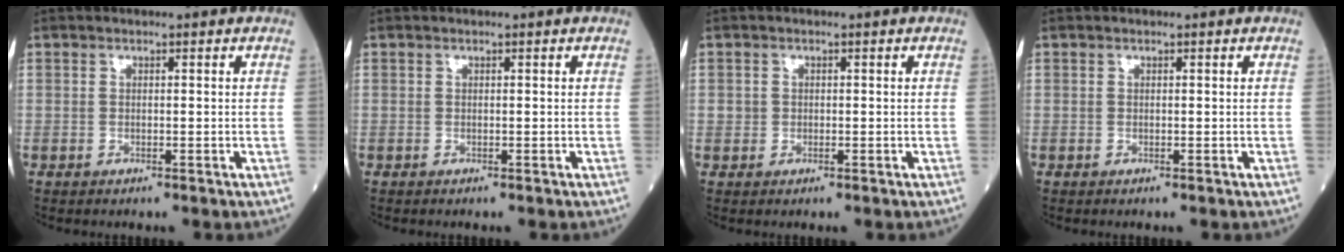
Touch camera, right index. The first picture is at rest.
{"total": 0.0}
{"total": 1.1, "force": [0.0, 1.1, 0.2], "torque": [0.002, 0.004, 0.000]}
{"total": 0.0}